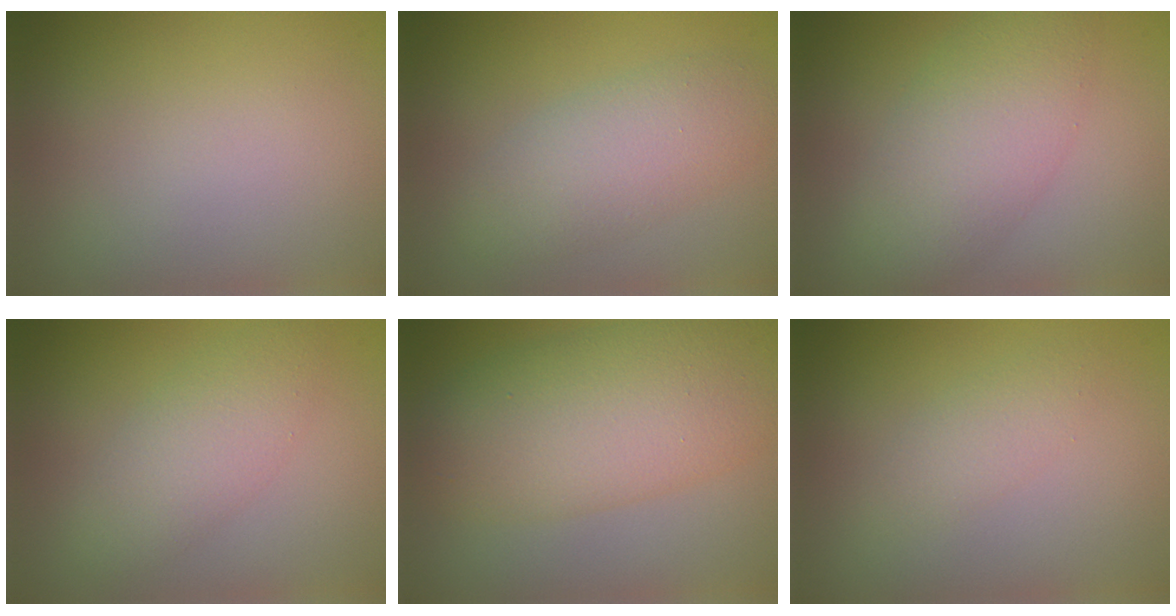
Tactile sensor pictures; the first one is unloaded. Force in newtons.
{"total": 4.2, "press": 4.2, "slide": 0.4}
{"total": 5.8, "press": 5.8, "slide": 0.2}
{"total": 3.4, "press": 3.4, "slide": 0.1}
{"total": 8.2, "press": 8.1, "slide": 0.2}
{"total": 1.7, "press": 1.7, "slide": 0.1}